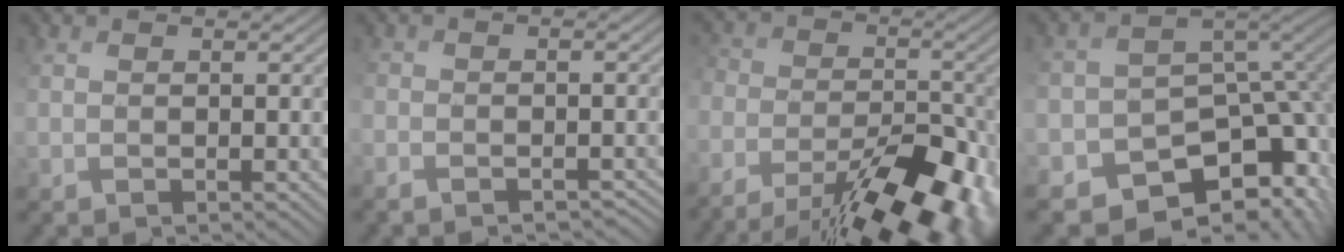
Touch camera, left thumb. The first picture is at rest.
{"total": 4.2, "force": [-3.5, 1.8, 1.6], "torque": [-0.026, -0.006, -0.055]}
{"total": 16.7, "force": [-11.5, 8.5, 8.7], "torque": [-0.155, -0.033, -0.162]}
{"total": 13.0, "force": [-8.0, 8.3, 6.0], "torque": [-0.117, -0.023, -0.102]}